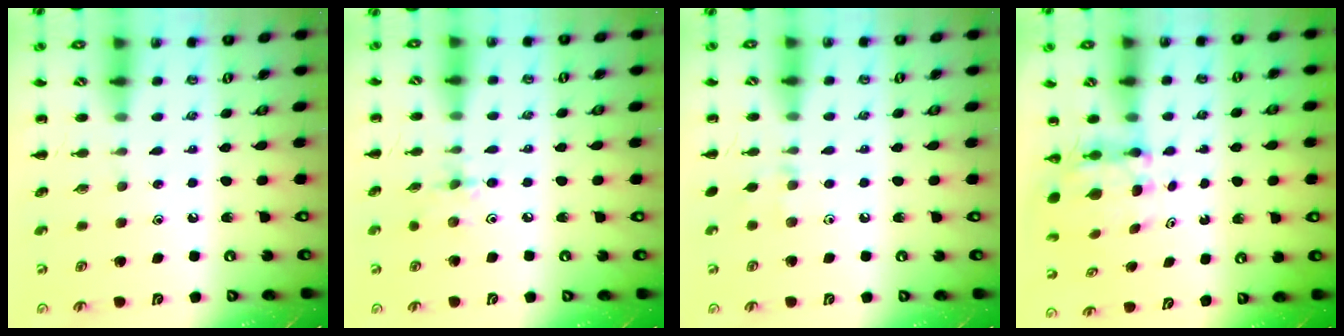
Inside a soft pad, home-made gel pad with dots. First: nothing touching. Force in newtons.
{"total": 2.9, "press": 2.9, "slide": 0.5}
{"total": 4.5, "press": 4.3, "slide": 1.6}
{"total": 6.2, "press": 6.2, "slide": 0.9}